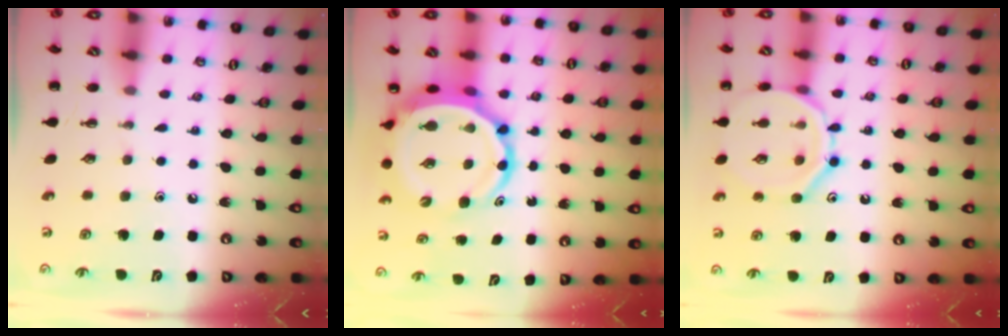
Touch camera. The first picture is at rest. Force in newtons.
{"total": 9.0, "press": 8.6, "slide": 2.7}
{"total": 12.4, "press": 12.3, "slide": 1.1}